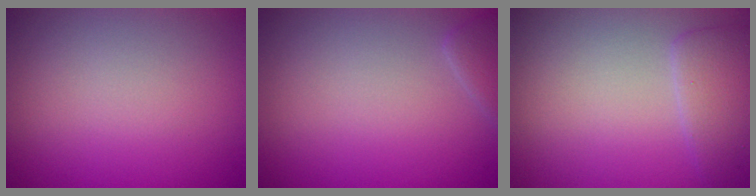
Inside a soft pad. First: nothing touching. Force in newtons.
{"total": 1.5, "press": 1.5, "slide": 0.1}
{"total": 2.8, "press": 2.8, "slide": 0.2}